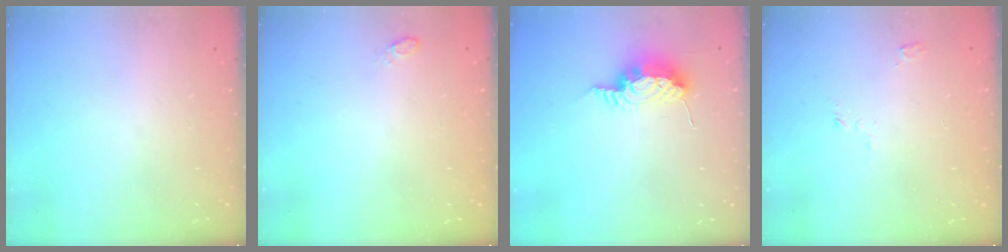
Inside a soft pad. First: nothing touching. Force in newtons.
{"total": 4.0, "press": 3.7, "slide": 1.5}
{"total": 15.7, "press": 10.9, "slide": 11.3}
{"total": 2.7, "press": 2.7, "slide": 0.3}